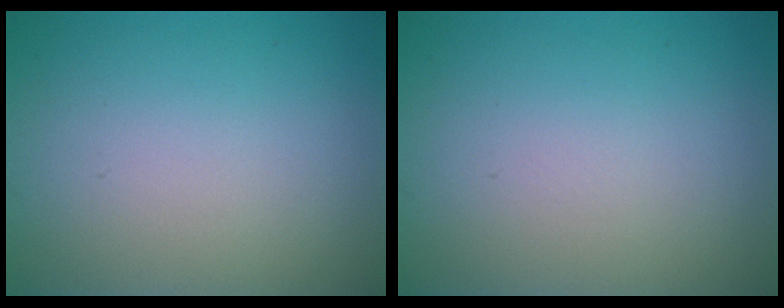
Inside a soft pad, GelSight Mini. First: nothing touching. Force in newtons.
{"total": 0.0}